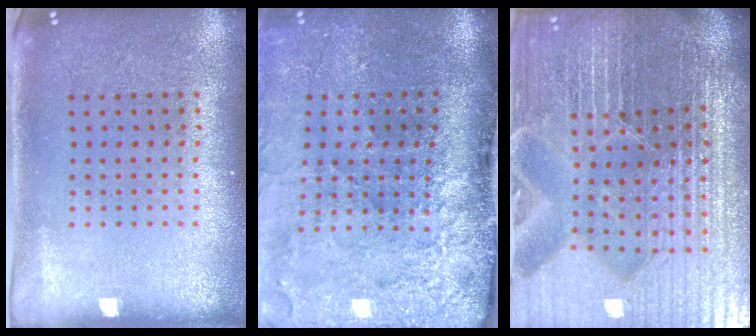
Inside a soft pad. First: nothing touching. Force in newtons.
{"total": 4.7, "press": 3.6, "slide": 3.0}
{"total": 7.0, "press": 6.2, "slide": 3.4}